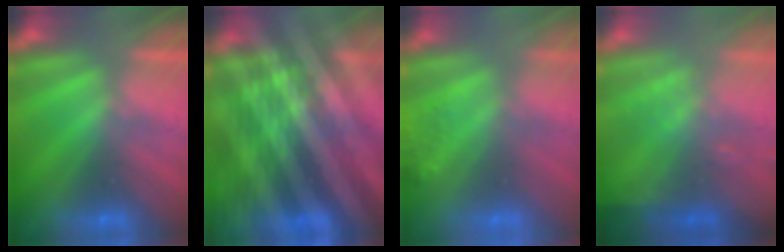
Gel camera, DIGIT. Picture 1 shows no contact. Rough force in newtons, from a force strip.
{"total": 8.5}
{"total": 7.0}
{"total": 2.7}